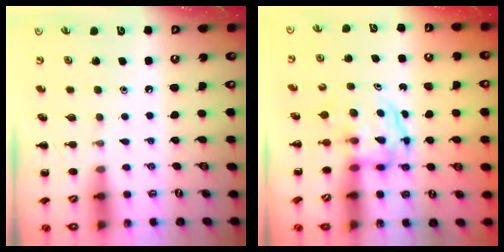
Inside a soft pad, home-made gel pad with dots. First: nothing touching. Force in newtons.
{"total": 3.7, "press": 3.7, "slide": 0.3}